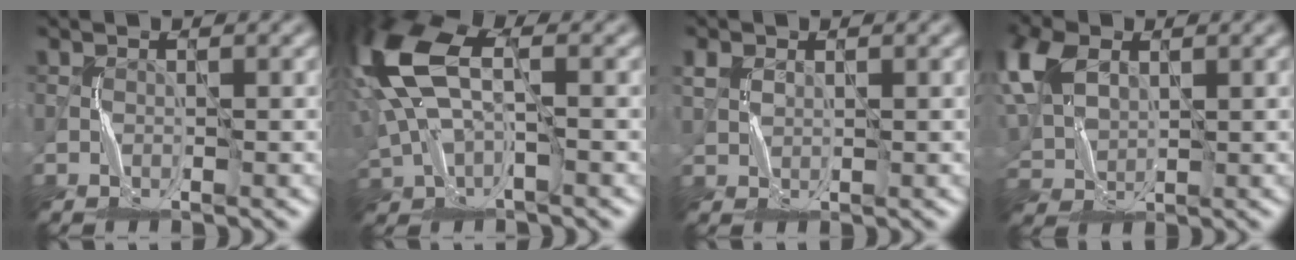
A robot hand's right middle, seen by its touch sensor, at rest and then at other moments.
{"total": 10.2, "force": [2.2, 5.6, 8.2], "torque": [-0.204, 0.014, 0.038]}
{"total": 1.3, "force": [1.0, 0.8, 0.2], "torque": [0.000, 0.004, 0.021]}
{"total": 6.9, "force": [3.1, 4.5, 4.1], "torque": [-0.127, 0.015, 0.065]}